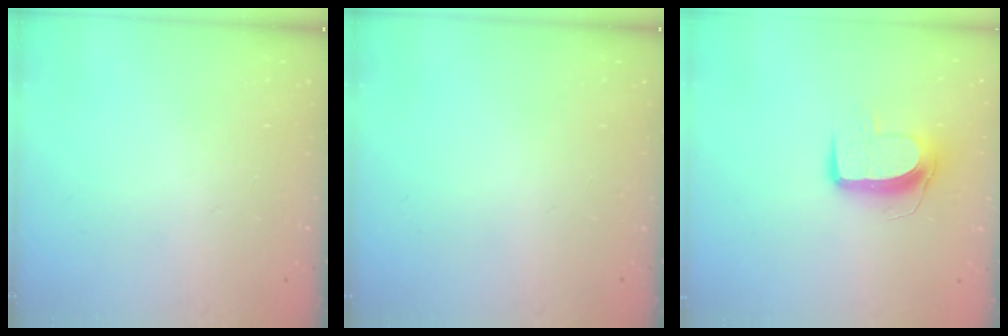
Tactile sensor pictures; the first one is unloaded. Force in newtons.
{"total": 0.0}
{"total": 10.1, "press": 10.1, "slide": 0.5}